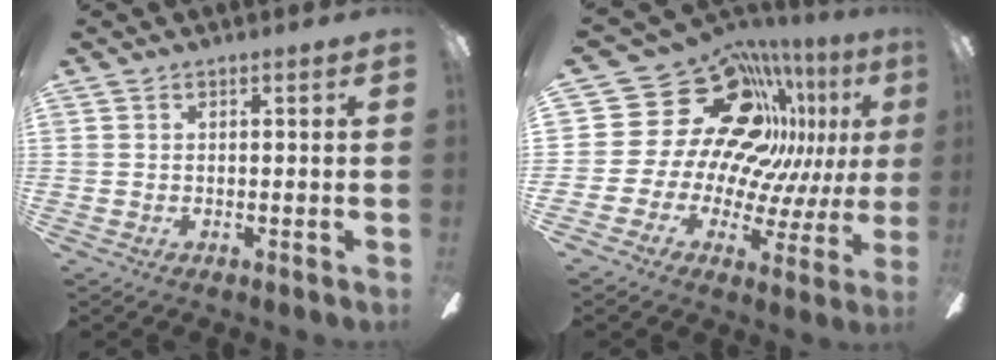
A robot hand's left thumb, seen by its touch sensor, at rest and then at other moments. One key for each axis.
{"total": 27.8, "fx": 12.3, "fy": 19.3, "fz": 15.9, "tx": -0.263, "ty": -0.103, "tz": 0.271}